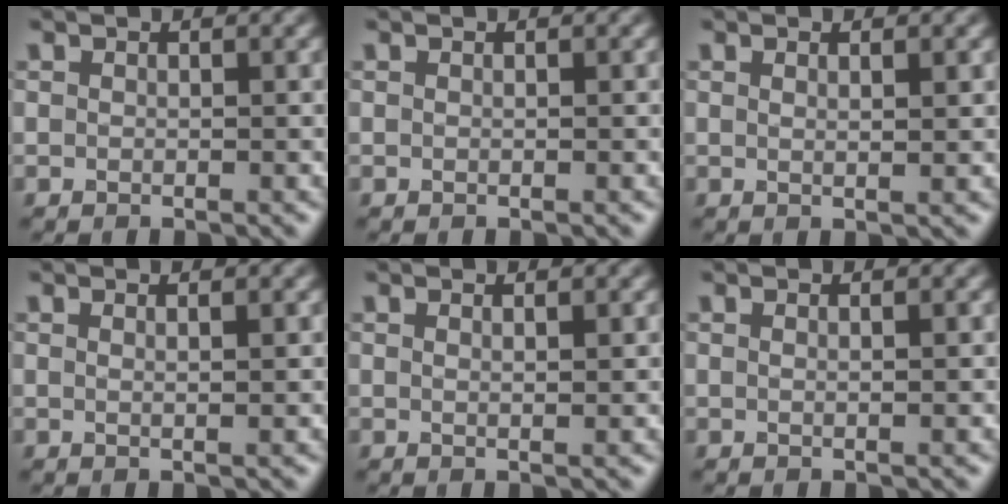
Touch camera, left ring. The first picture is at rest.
{"total": 0.0}
{"total": 1.9, "force": [0.7, 0.5, 1.7], "torque": [-0.020, -0.002, 0.006]}
{"total": 1.8, "force": [0.6, 0.6, 1.6], "torque": [-0.018, -0.004, 0.002]}
{"total": 1.6, "force": [0.5, 0.4, 1.4], "torque": [-0.019, -0.001, 0.006]}
{"total": 1.5, "force": [0.4, 0.5, 1.4], "torque": [-0.013, -0.007, -0.001]}